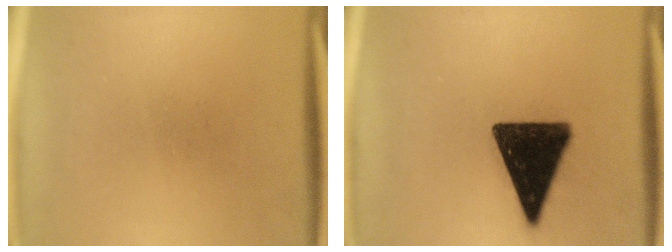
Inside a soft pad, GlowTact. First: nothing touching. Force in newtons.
{"total": 16.0}